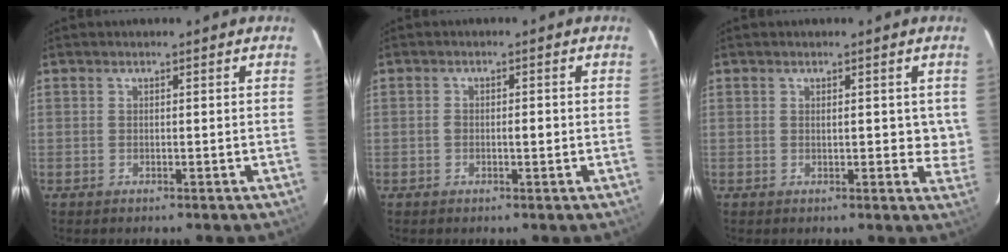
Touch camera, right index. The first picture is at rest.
{"total": 1.3, "force": [-0.2, 0.9, 0.9], "torque": [-0.013, 0.003, -0.003]}
{"total": 4.3, "force": [1.0, 2.0, 3.6], "torque": [-0.028, -0.006, 0.006]}